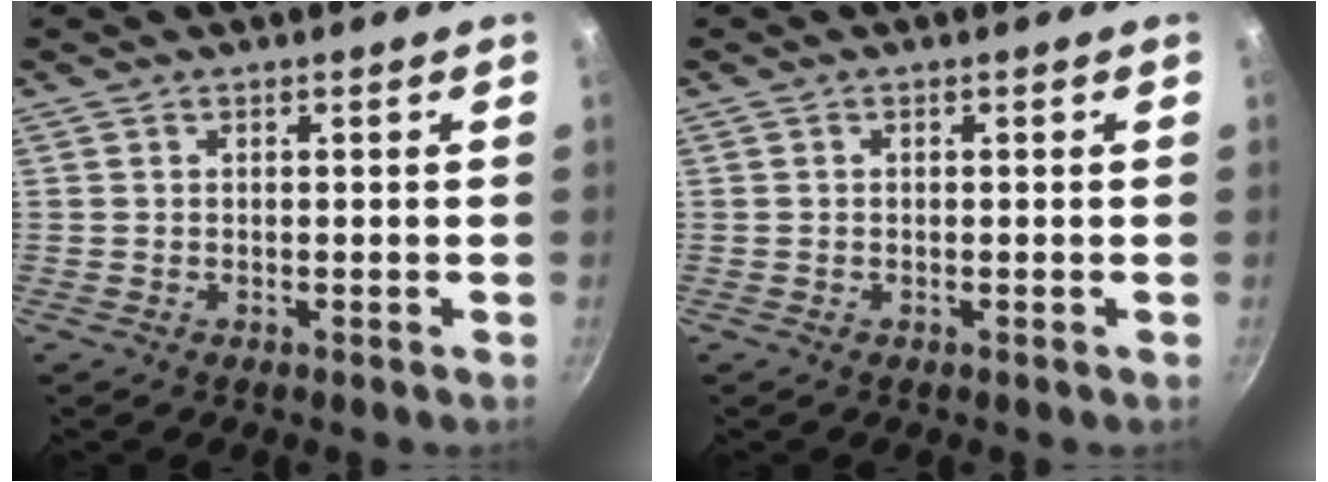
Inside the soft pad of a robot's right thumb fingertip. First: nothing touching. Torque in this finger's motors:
{"motor_torque": [-0.16, -0.04, -0.12, 0.26, -0.01]}